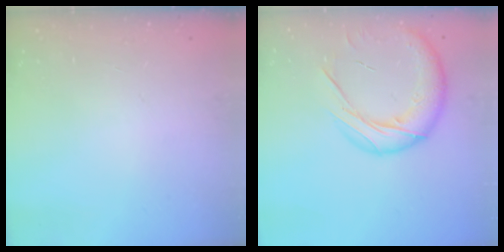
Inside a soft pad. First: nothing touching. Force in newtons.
{"total": 18.1, "press": 17.9, "slide": 2.8}